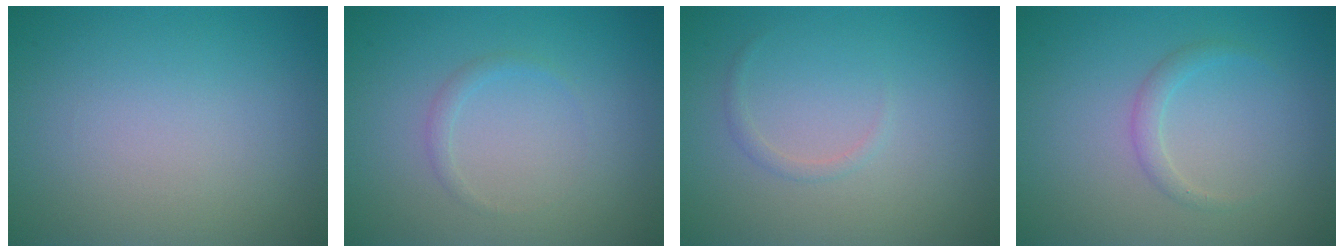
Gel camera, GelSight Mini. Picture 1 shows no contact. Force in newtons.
{"total": 0.8, "press": 0.8, "slide": 0.1}
{"total": 0.7, "press": 0.7, "slide": 0.0}
{"total": 1.2, "press": 1.2, "slide": 0.0}